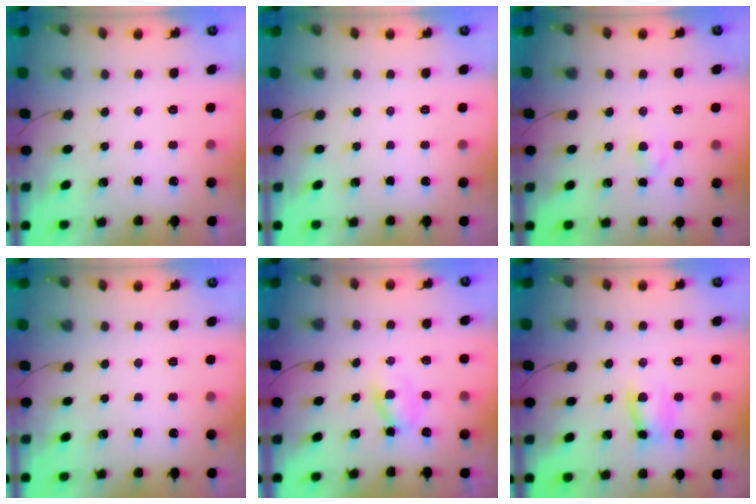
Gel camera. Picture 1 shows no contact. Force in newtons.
{"total": 0.0}
{"total": 1.6, "press": 1.4, "slide": 0.8}
{"total": 0.0}
{"total": 2.7, "press": 2.5, "slide": 1.1}
{"total": 7.6, "press": 7.6, "slide": 0.5}